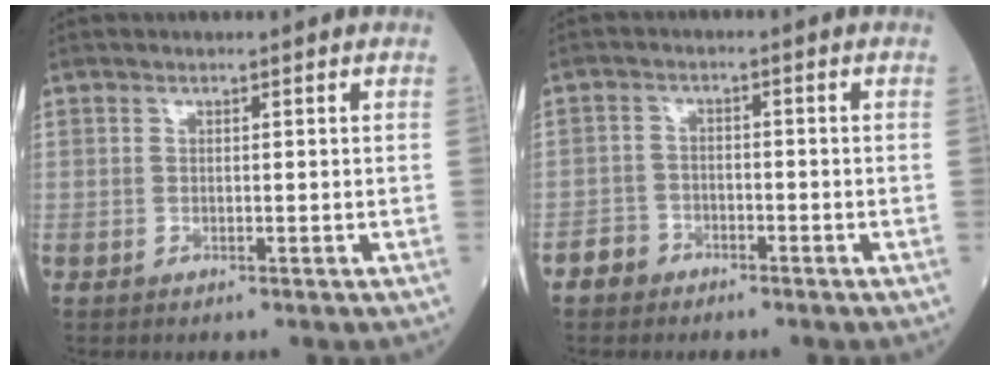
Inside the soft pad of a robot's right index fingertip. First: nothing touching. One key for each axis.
{"total": 2.8, "fx": -2.1, "fy": 1.9, "fz": 0.1, "tx": -0.005, "ty": 0.009, "tz": -0.040}